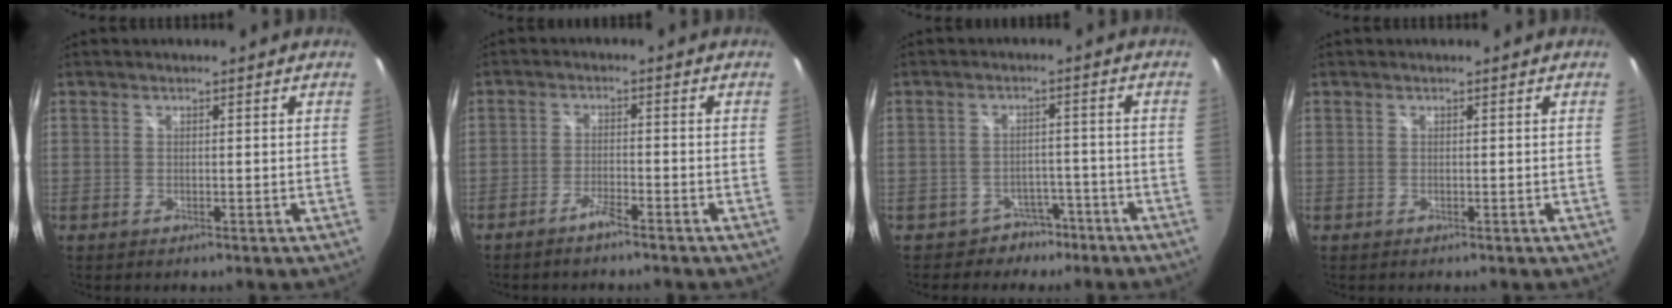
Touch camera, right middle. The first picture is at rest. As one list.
[{"total": 3.2, "force": [-2.7, 0.3, 1.7], "torque": [-0.053, 0.003, -0.052]}, {"total": 4.7, "force": [-3.3, 3.2, 0.0], "torque": [0.003, 0.032, -0.043]}, {"total": 0.0}]